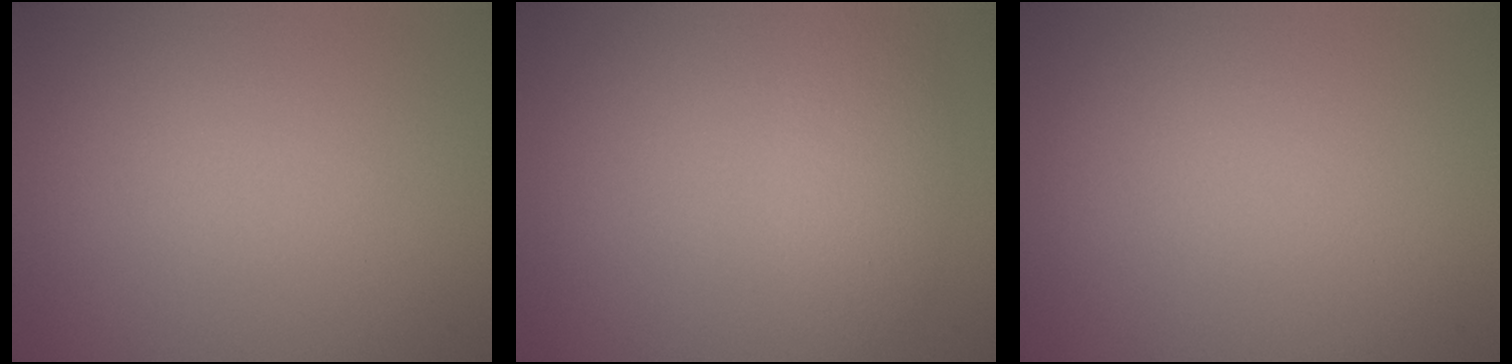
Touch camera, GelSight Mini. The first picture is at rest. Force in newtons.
{"total": 2.5, "press": 2.5, "slide": 0.1}
{"total": 0.0}